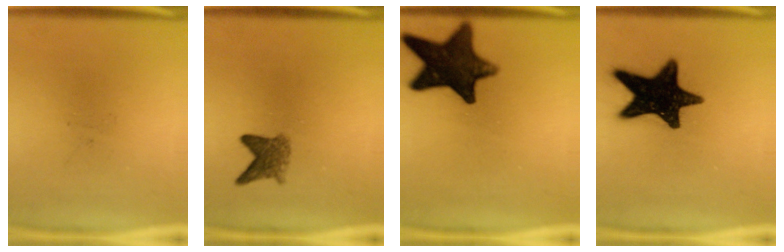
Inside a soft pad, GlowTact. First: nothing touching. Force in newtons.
{"total": 3.2}
{"total": 14.5}
{"total": 17.8}